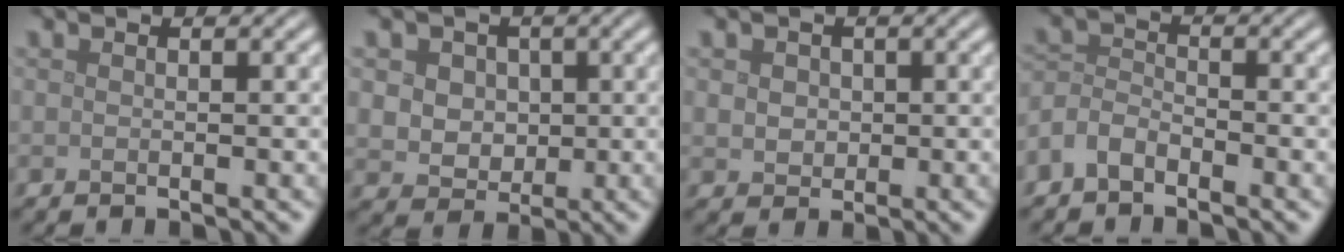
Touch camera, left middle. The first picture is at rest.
{"total": 5.8, "force": [1.6, 4.8, 2.7], "torque": [-0.051, 0.018, 0.019]}
{"total": 1.8, "force": [0.3, 1.6, 0.8], "torque": [-0.017, -0.001, 0.008]}
{"total": 2.7, "force": [-2.0, 1.4, 1.2], "torque": [-0.027, 0.006, -0.050]}